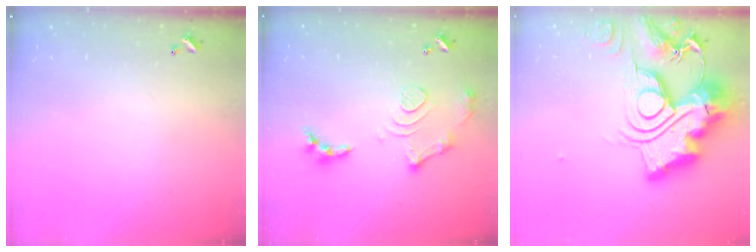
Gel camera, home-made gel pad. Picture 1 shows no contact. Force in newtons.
{"total": 11.8, "press": 11.7, "slide": 0.8}
{"total": 0.6, "press": 0.6, "slide": 0.0}